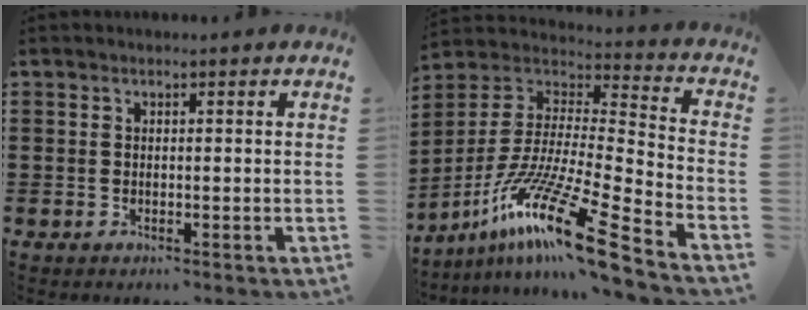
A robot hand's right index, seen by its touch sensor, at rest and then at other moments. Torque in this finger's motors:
{"motor_torque": [-0.28, 0.90, 1.05, 0.21]}